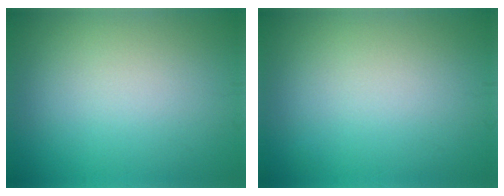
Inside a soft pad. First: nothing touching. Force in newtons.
{"total": 0.0}